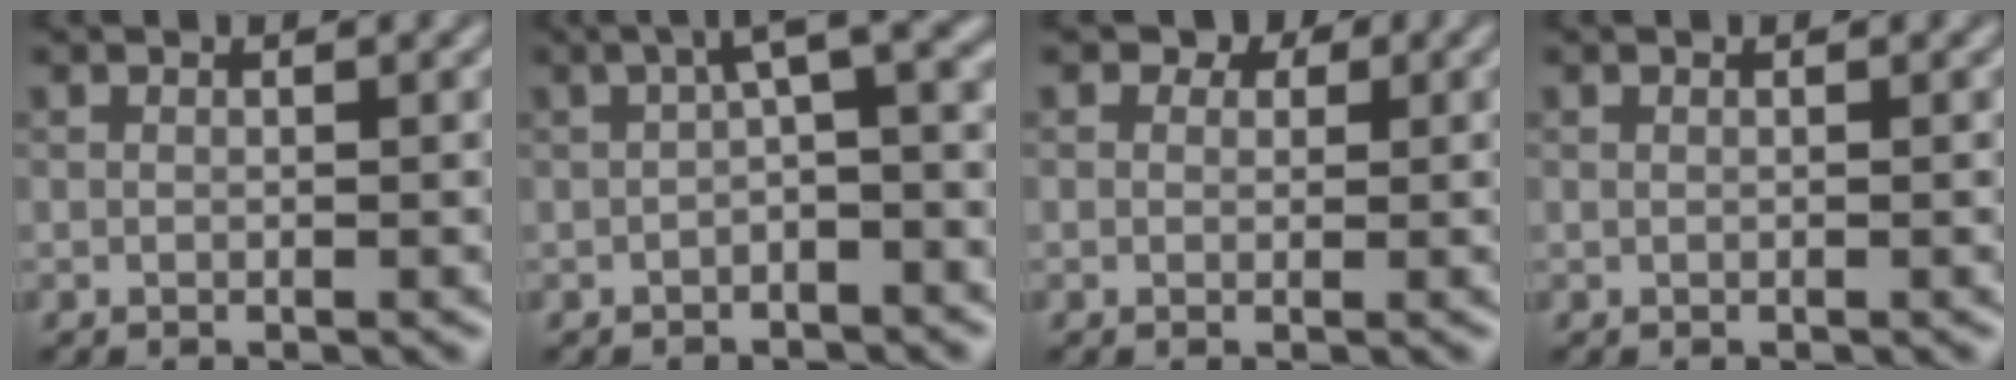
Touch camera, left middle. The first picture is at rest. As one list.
[{"total": 4.4, "force": [0.1, 1.4, 4.1], "torque": [-0.058, 0.019, -0.011]}, {"total": 2.2, "force": [1.2, 1.6, 1.0], "torque": [-0.008, 0.004, -0.004]}, {"total": 0.0}]